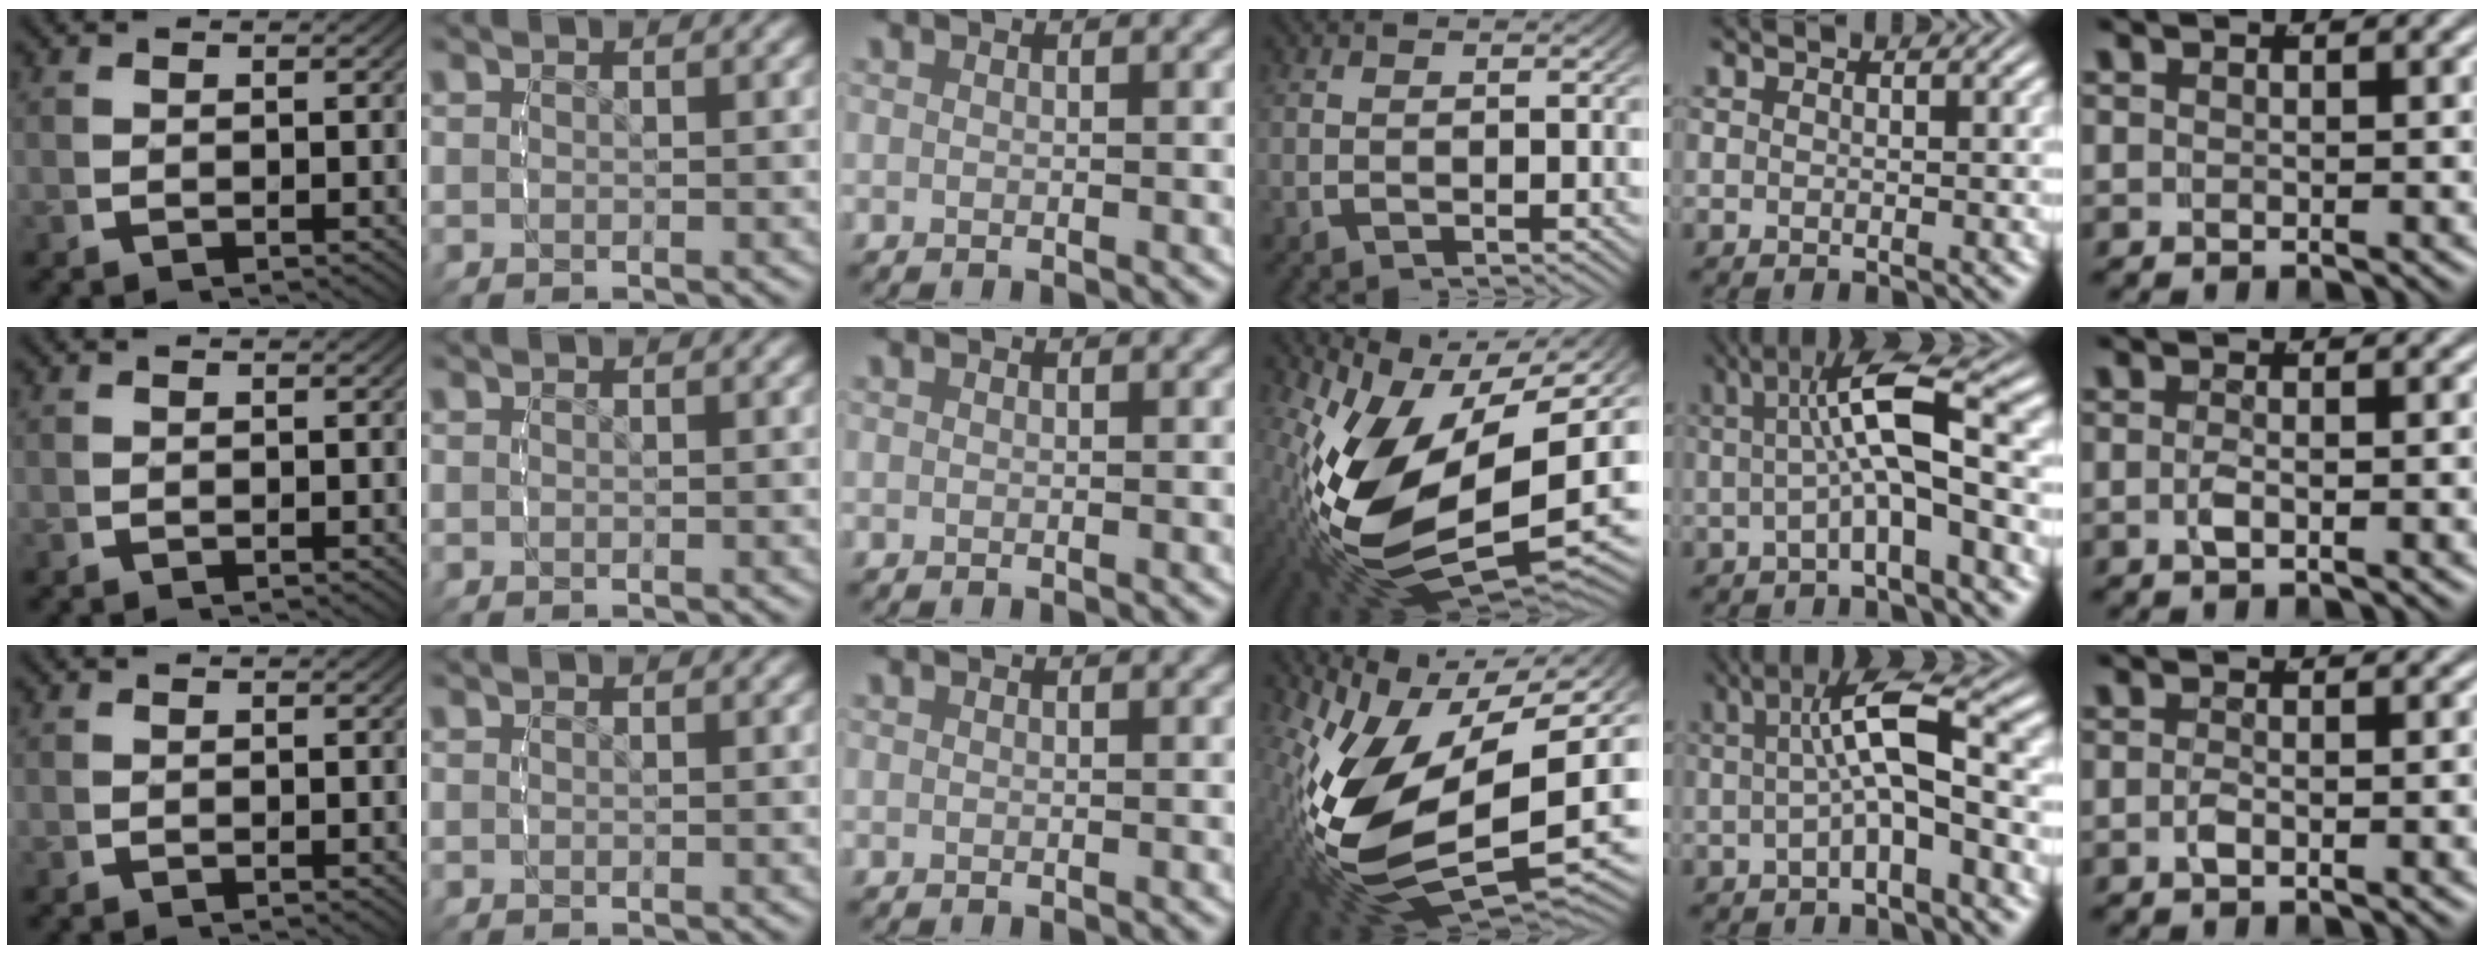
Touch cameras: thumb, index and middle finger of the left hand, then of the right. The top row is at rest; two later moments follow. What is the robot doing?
{"motion": "lift_and_place", "object": "button"}